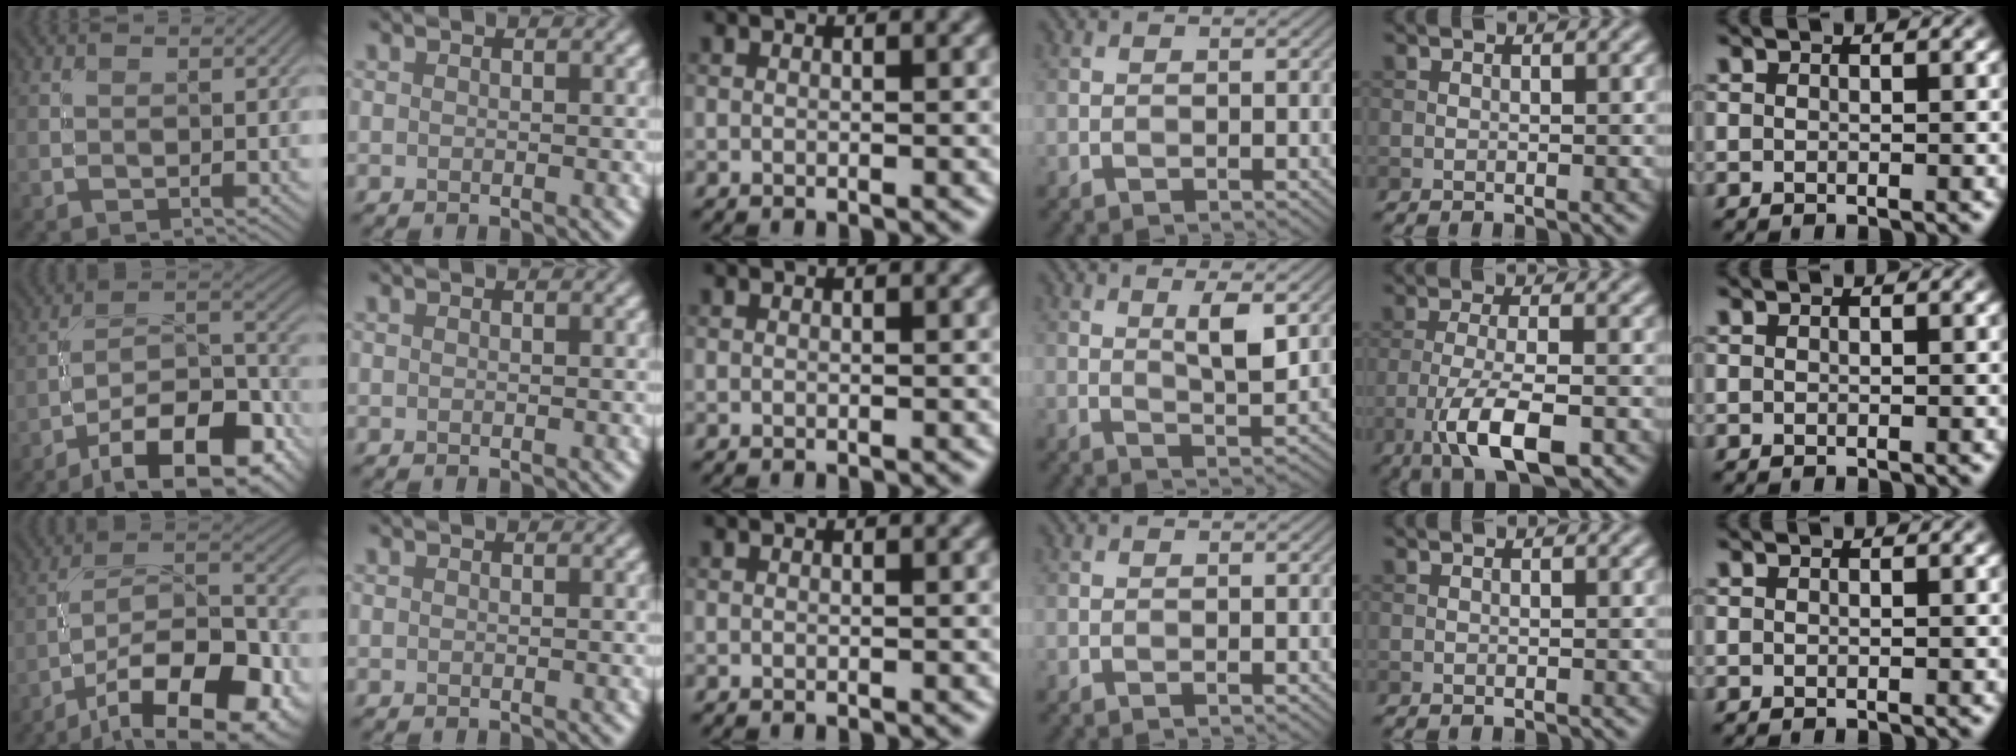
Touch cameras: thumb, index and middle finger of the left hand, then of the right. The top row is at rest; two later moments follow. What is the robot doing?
{"motion": "screw", "object": "medicine bottle"}